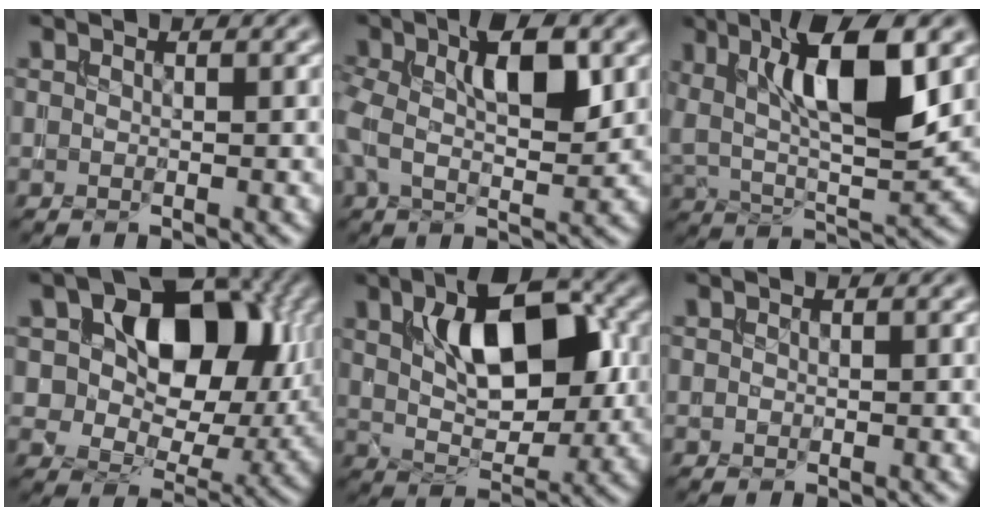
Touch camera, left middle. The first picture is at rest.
{"total": 7.3, "force": [1.7, 3.0, 6.5], "torque": [-0.122, 0.011, 0.023]}
{"total": 10.3, "force": [3.8, 3.3, 9.0], "torque": [-0.155, 0.002, 0.065]}
{"total": 11.8, "force": [3.1, 7.5, 8.5], "torque": [-0.113, 0.005, 0.040]}
{"total": 9.0, "force": [2.6, 4.4, 7.4], "torque": [-0.120, 0.009, 0.044]}
{"total": 0.0}